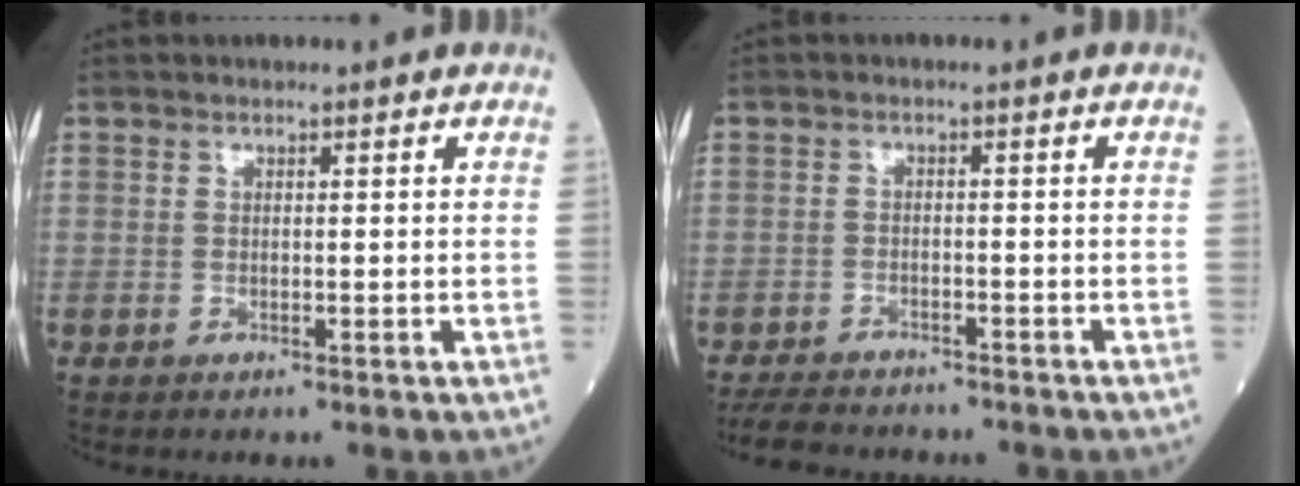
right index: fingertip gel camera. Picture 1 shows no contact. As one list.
[{"total": 11.7, "force": [-10.9, 2.7, 3.2], "torque": [-0.060, 0.002, -0.164]}]